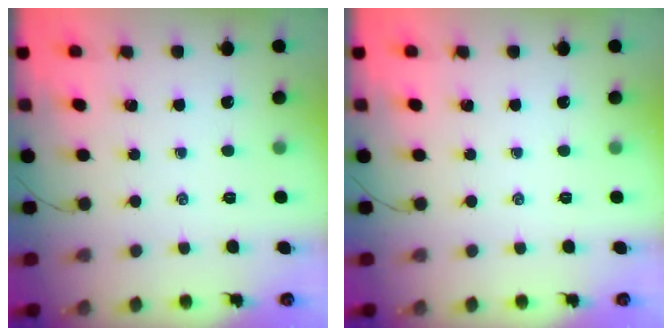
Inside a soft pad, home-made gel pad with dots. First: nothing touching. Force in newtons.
{"total": 0.0}